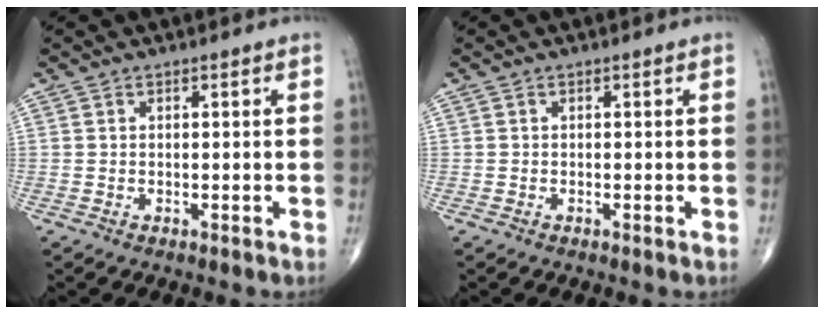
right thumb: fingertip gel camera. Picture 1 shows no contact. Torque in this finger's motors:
{"motor_torque": [-0.05, 0.03, -0.22, 0.04, 0.06]}